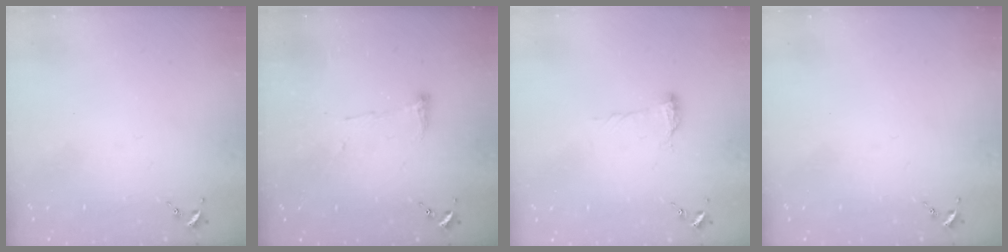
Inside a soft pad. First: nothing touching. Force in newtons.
{"total": 6.3, "press": 6.2, "slide": 0.7}
{"total": 7.1, "press": 7.1, "slide": 0.8}
{"total": 0.0}